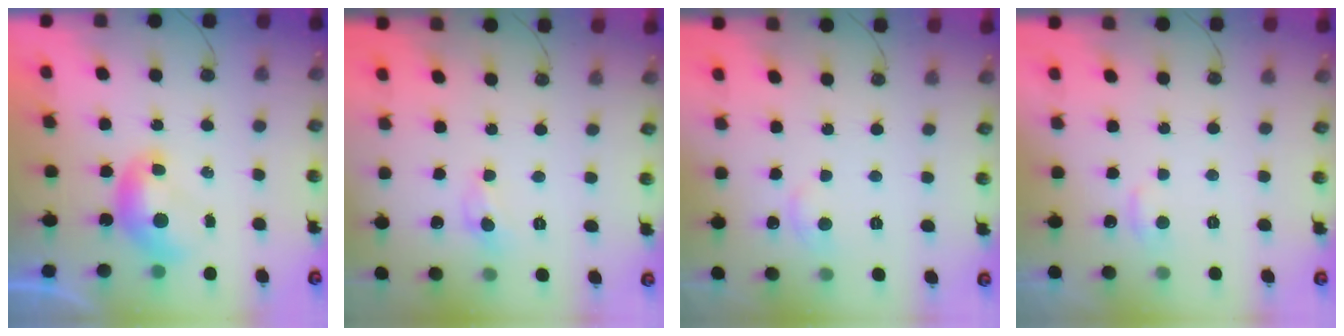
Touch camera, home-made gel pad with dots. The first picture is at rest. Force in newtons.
{"total": 0.0}
{"total": 0.9, "press": 0.1, "slide": 0.9}
{"total": 1.0, "press": 0.7, "slide": 0.7}